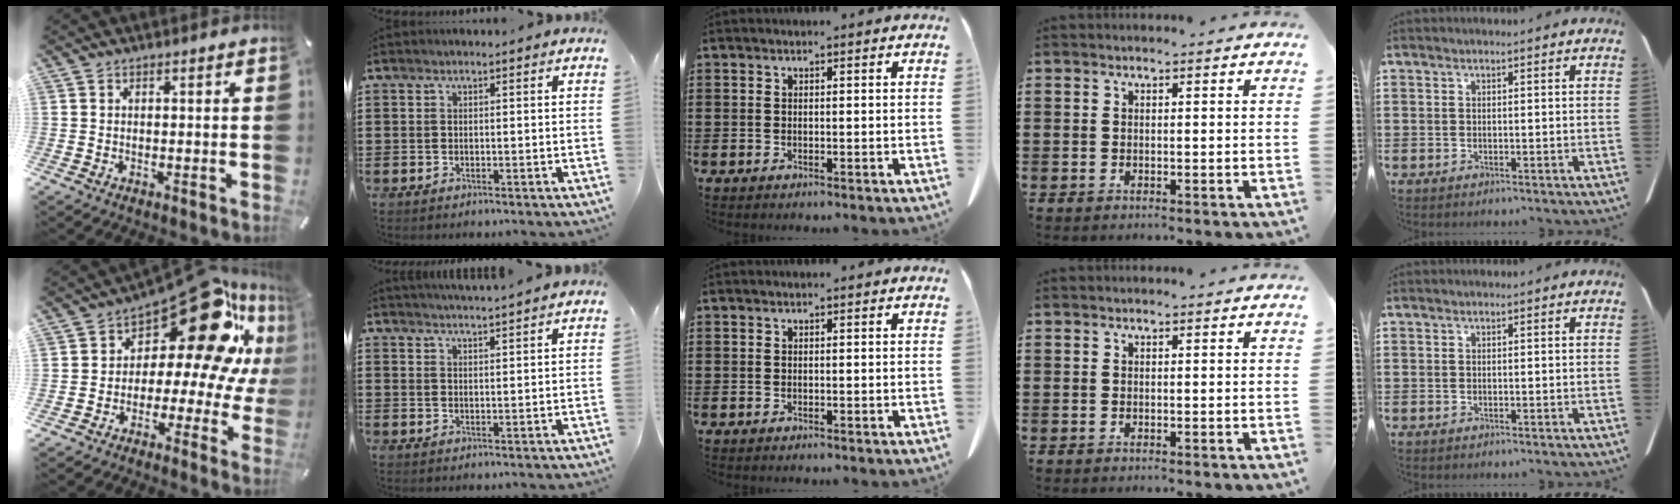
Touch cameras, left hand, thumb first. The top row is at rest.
{"thumb": {"total": 21.3, "force": [10.4, 10.3, 15.4], "torque": [-0.215, -0.075, 0.175]}, "index": {"total": 2.3, "force": [2.2, -0.4, 0.2], "torque": [-0.009, -0.007, 0.041]}}